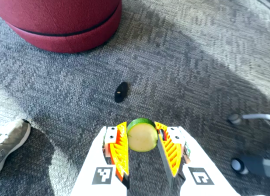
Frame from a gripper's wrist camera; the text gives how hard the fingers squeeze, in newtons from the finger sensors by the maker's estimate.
{"total": 9.5, "left": 9.5, "right": 9.6}